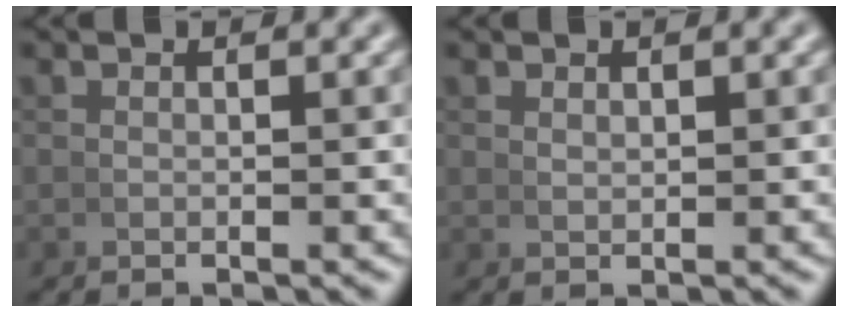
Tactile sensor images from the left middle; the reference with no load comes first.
{"total": 0.7, "force": [0.7, 0.0, 0.3], "torque": [-0.003, -0.001, 0.019]}